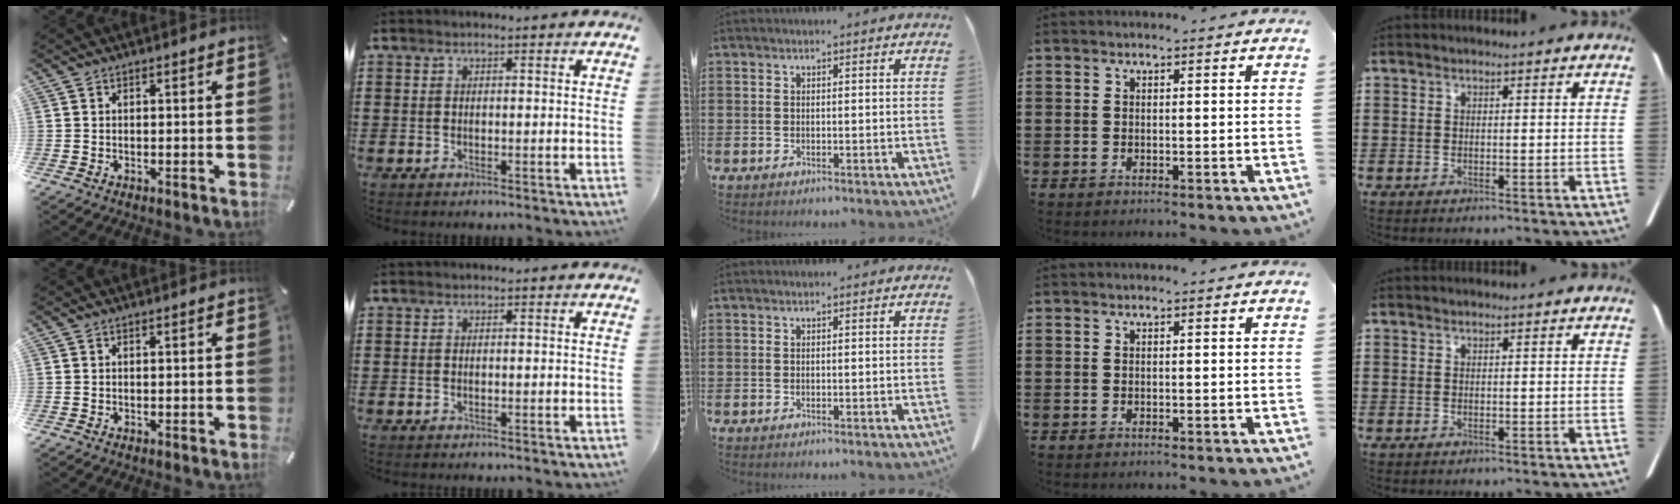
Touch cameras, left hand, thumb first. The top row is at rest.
{}